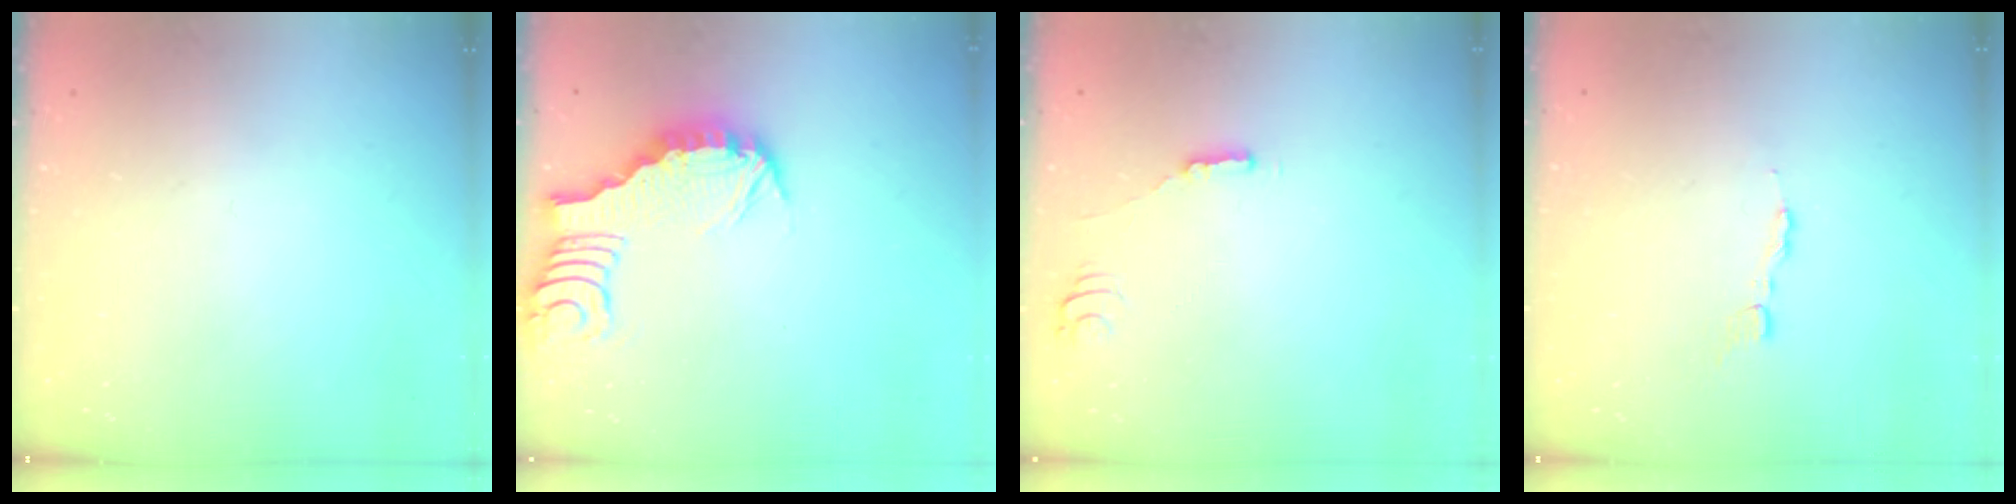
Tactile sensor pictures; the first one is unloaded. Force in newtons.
{"total": 3.1, "press": 3.1, "slide": 0.4}
{"total": 0.9, "press": 0.9, "slide": 0.3}
{"total": 2.8, "press": 2.8, "slide": 0.4}